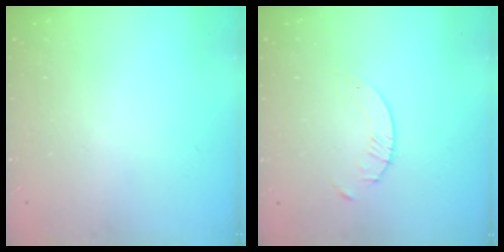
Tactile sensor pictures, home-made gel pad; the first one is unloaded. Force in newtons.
{"total": 2.1, "press": 2.1, "slide": 0.3}